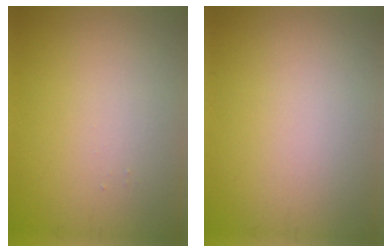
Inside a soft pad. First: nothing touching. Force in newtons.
{"total": 0.0}